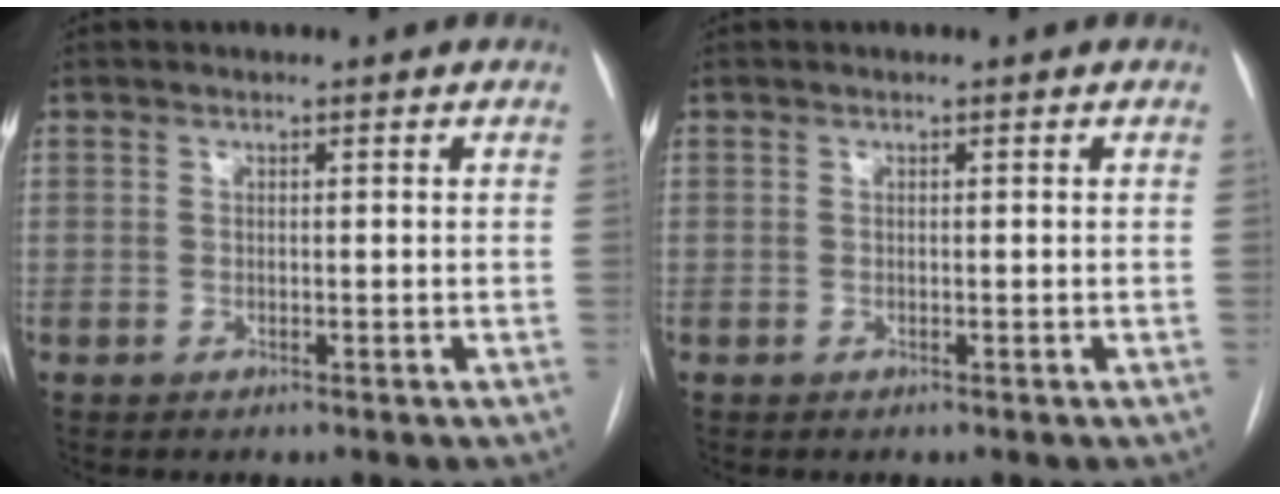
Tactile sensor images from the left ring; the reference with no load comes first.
{"total": 0.0}